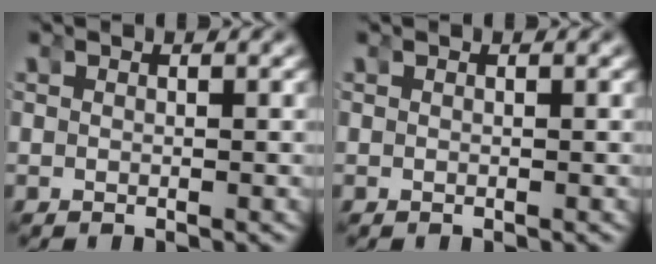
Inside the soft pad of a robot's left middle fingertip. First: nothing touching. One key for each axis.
{"total": 0.0}